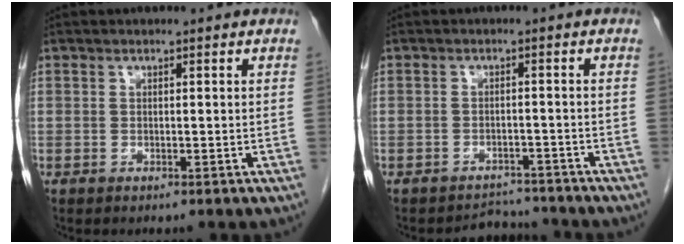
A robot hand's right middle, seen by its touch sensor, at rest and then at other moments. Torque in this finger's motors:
{"motor_torque": [-0.35, -0.38, -0.08, -0.01]}